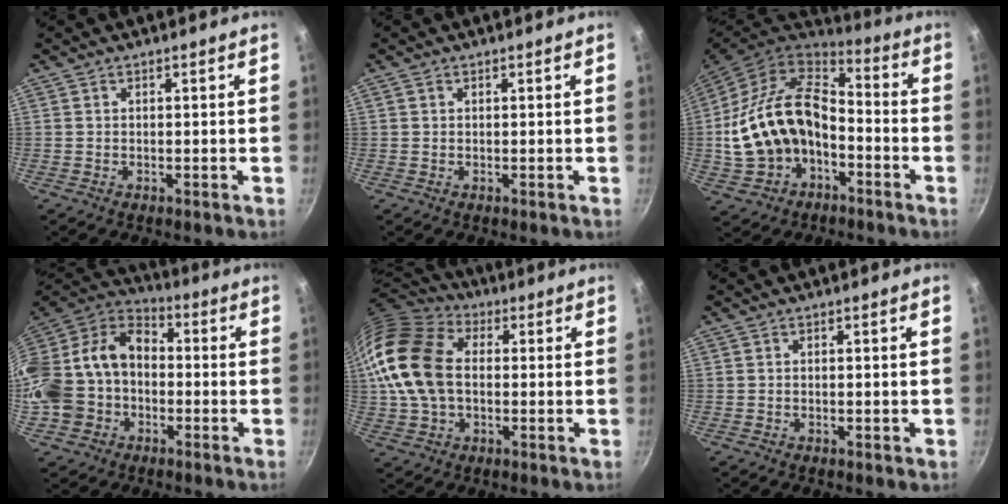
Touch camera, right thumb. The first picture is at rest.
{"total": 0.6, "force": [0.2, 0.5, 0.2], "torque": [-0.003, 0.002, 0.003]}
{"total": 20.7, "force": [-3.5, 14.2, 14.7], "torque": [-0.272, 0.055, -0.059]}
{"total": 22.2, "force": [-3.2, 17.7, 13.0], "torque": [-0.269, 0.074, -0.059]}
{"total": 20.8, "force": [1.4, 14.6, 14.8], "torque": [-0.294, 0.034, 0.018]}
{"total": 0.7, "force": [-0.1, 0.3, 0.7], "torque": [-0.010, 0.001, -0.002]}